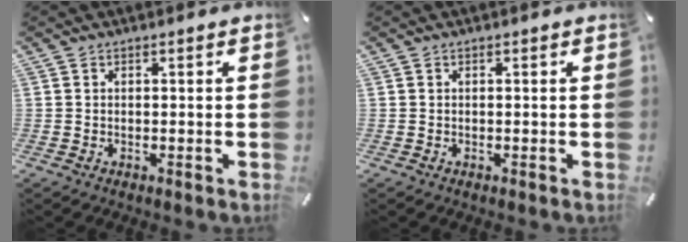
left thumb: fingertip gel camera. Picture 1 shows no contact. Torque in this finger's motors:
{"motor_torque": [-0.04, 0.03, -0.02, -0.02, 0.00]}